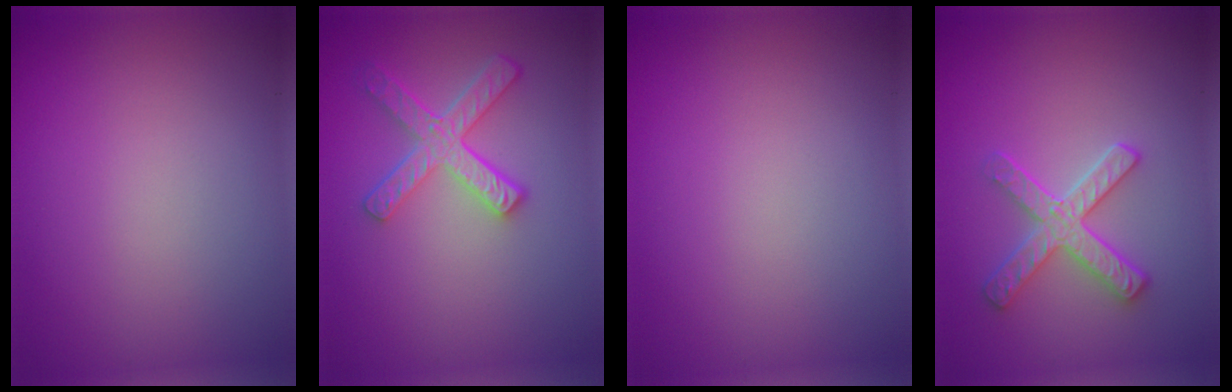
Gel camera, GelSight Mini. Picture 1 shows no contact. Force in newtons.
{"total": 4.8, "press": 3.6, "slide": 3.1}
{"total": 0.0}
{"total": 3.3, "press": 3.0, "slide": 1.3}